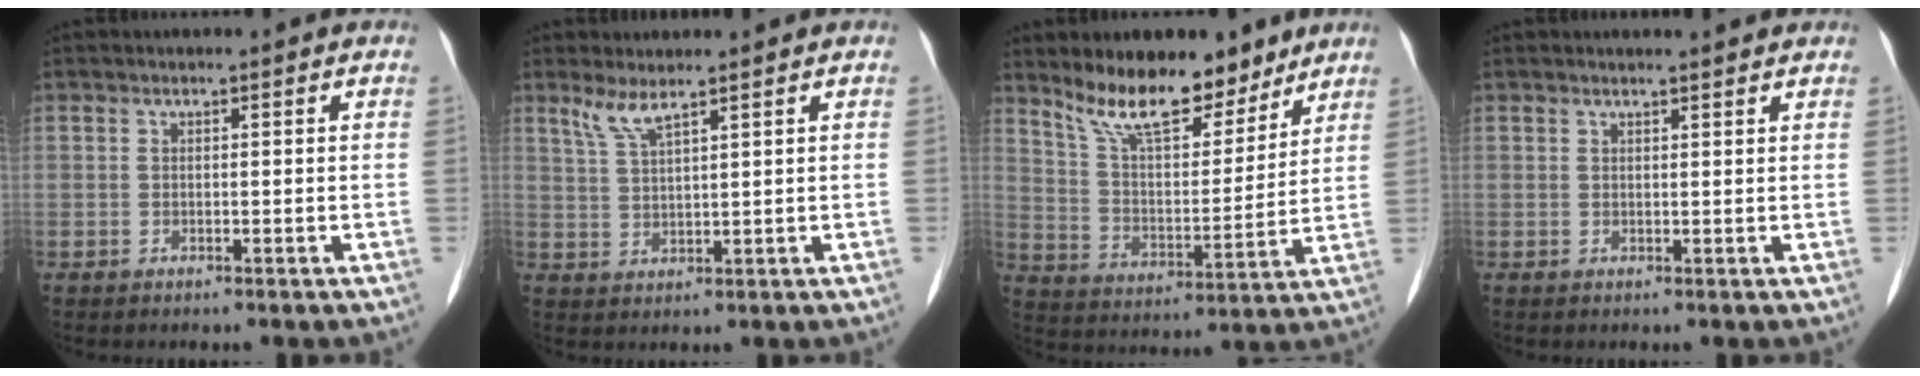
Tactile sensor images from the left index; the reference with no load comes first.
{"total": 3.3, "force": [2.5, 0.1, 2.1], "torque": [-0.053, 0.001, 0.055]}
{"total": 13.3, "force": [10.6, 4.6, 6.6], "torque": [-0.109, -0.002, 0.187]}
{"total": 2.6, "force": [2.4, 0.3, 0.9], "torque": [-0.016, 0.010, 0.028]}